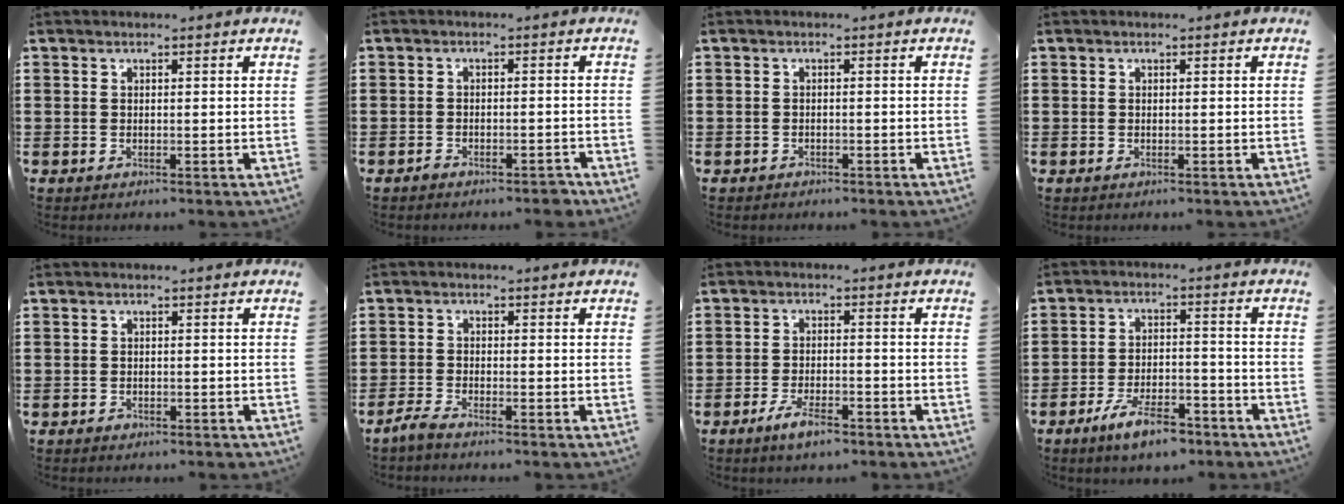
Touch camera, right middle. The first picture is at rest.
{"total": 2.1, "force": [-1.9, 0.4, 0.5], "torque": [-0.012, 0.001, -0.038]}
{"total": 0.7, "force": [-0.7, 0.3, -0.1], "torque": [0.000, 0.002, -0.016]}
{"total": 0.0}
{"total": 0.8, "force": [-0.7, 0.3, 0.2], "torque": [-0.005, 0.000, -0.014]}
{"total": 2.0, "force": [-1.7, 0.1, 0.9], "torque": [-0.031, -0.001, -0.038]}
{"total": 4.3, "force": [-3.0, 1.3, 2.9], "torque": [-0.052, 0.006, -0.056]}
{"total": 7.2, "force": [-5.5, 2.1, 4.2], "torque": [-0.091, 0.002, -0.104]}